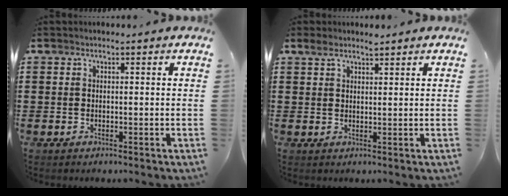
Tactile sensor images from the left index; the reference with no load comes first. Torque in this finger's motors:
{"motor_torque": [0.70, -0.54, 0.03, 0.03]}